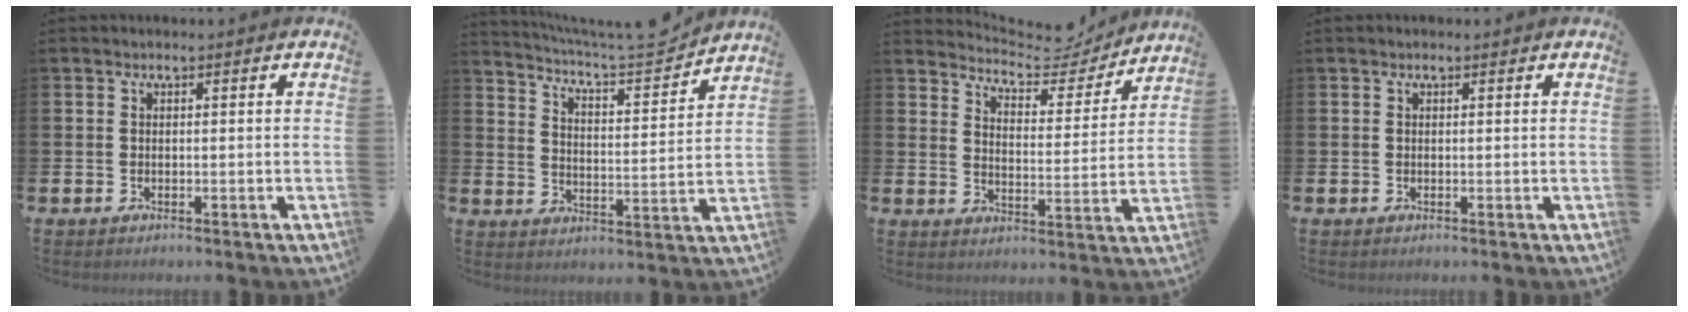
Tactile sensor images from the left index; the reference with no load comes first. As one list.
[{"total": 6.2, "force": [6.1, 0.3, 1.5], "torque": [-0.052, -0.055, 0.100]}, {"total": 5.6, "force": [5.2, 1.8, 1.0], "torque": [-0.036, -0.043, 0.083]}, {"total": 0.0}]